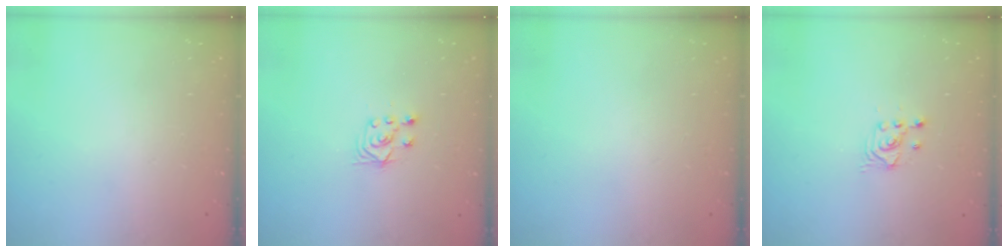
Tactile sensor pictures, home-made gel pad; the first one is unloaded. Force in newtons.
{"total": 3.8, "press": 3.7, "slide": 0.9}
{"total": 0.0}
{"total": 2.7, "press": 2.7, "slide": 0.2}